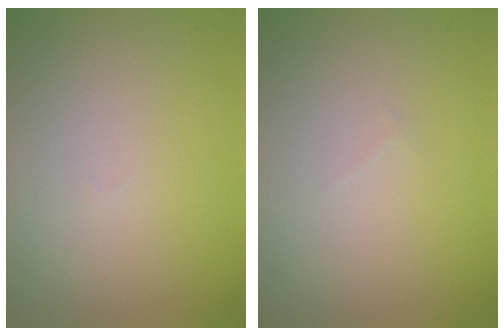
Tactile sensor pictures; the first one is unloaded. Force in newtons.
{"total": 0.0}